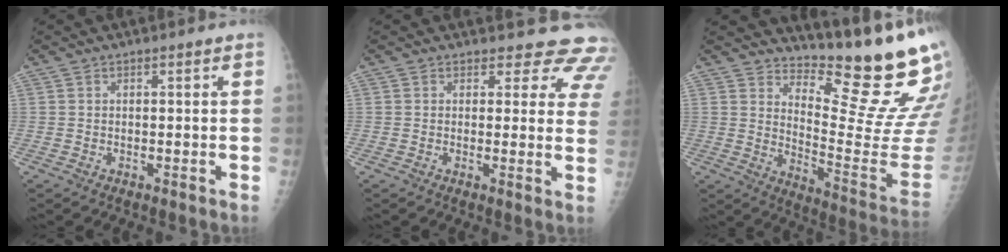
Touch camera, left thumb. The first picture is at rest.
{"total": 9.9, "force": [8.6, 4.6, 1.6], "torque": [0.032, -0.045, 0.061]}
{"total": 17.8, "force": [15.4, 1.4, 8.8], "torque": [-0.104, -0.190, 0.214]}